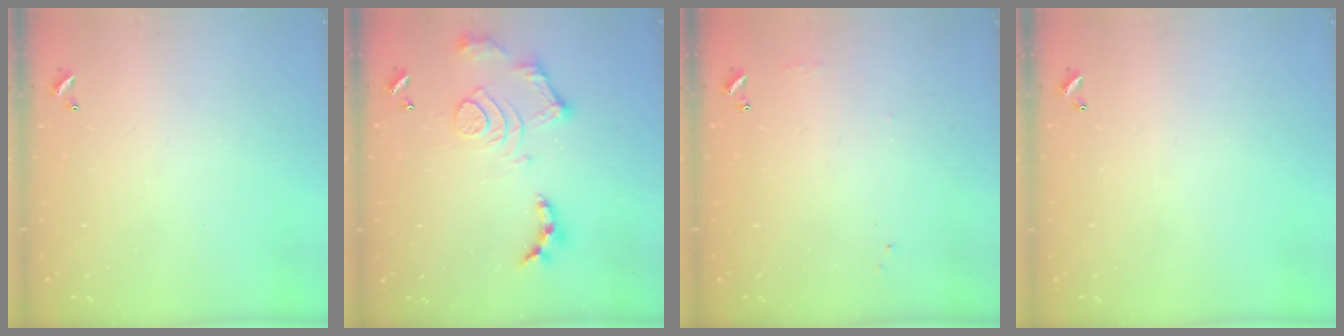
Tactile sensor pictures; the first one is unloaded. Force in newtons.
{"total": 13.2, "press": 13.2, "slide": 1.2}
{"total": 4.3, "press": 4.3, "slide": 0.6}
{"total": 0.0}